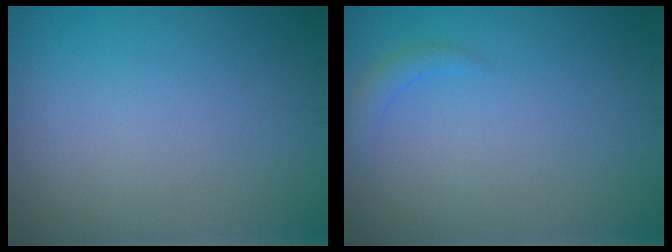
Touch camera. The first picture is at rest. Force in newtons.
{"total": 1.1, "press": 1.1, "slide": 0.1}